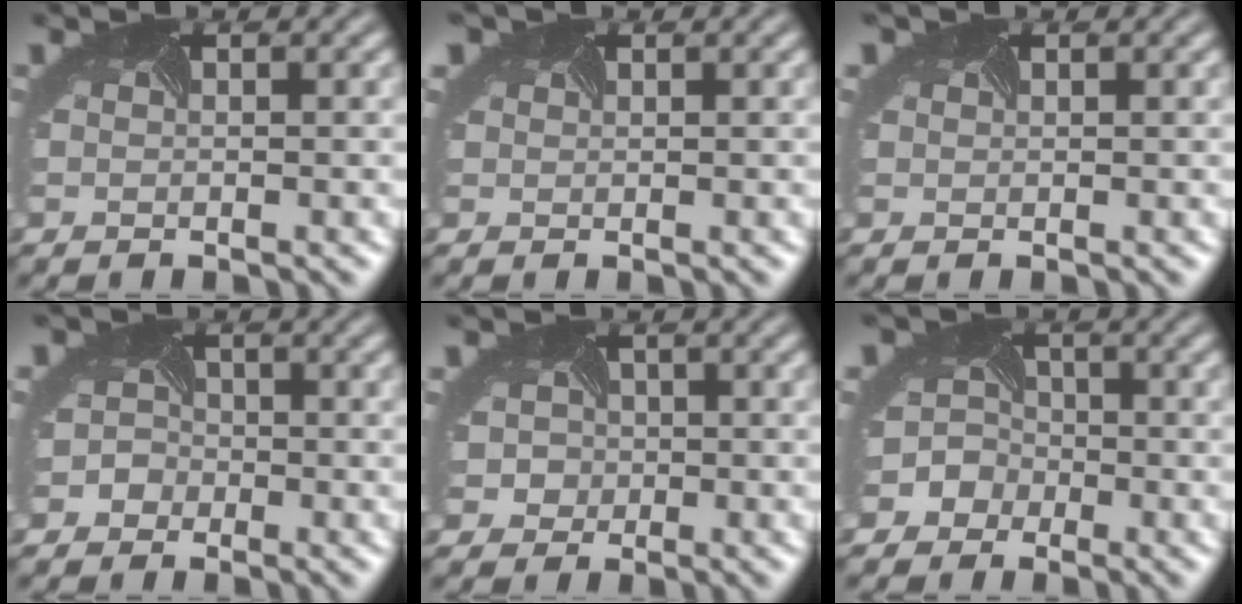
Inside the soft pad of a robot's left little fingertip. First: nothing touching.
{"total": 2.1, "force": [0.9, 1.6, 1.0], "torque": [-0.006, 0.017, -0.004]}
{"total": 1.6, "force": [0.7, 1.2, 0.7], "torque": [-0.003, 0.017, -0.006]}
{"total": 2.4, "force": [-1.2, 2.0, -0.3], "torque": [0.021, 0.008, -0.029]}
{"total": 3.7, "force": [0.0, 3.6, 0.6], "torque": [-0.005, 0.020, -0.027]}
{"total": 5.8, "force": [-2.1, 5.3, 0.9], "torque": [-0.010, 0.016, -0.070]}